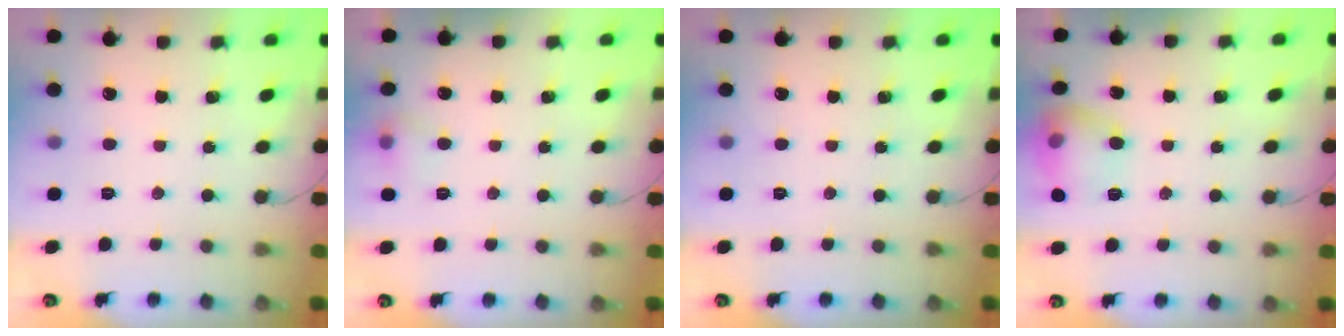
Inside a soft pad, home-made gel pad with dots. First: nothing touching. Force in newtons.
{"total": 5.2, "press": 5.1, "slide": 1.1}
{"total": 0.0}
{"total": 13.3, "press": 13.2, "slide": 1.2}